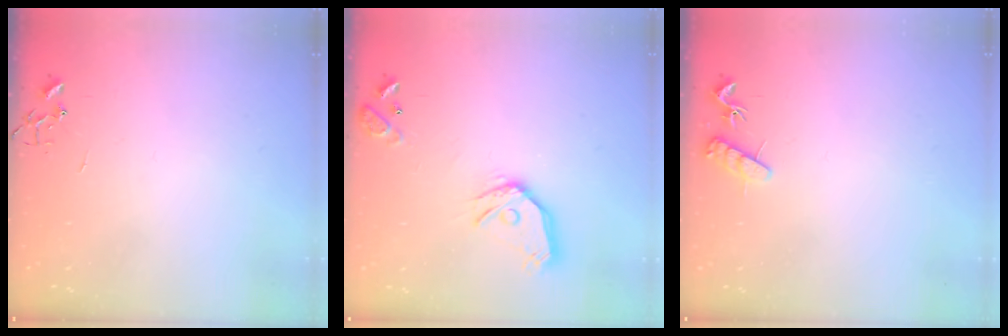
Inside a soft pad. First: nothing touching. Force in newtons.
{"total": 14.0, "press": 13.8, "slide": 1.9}
{"total": 8.1, "press": 8.1, "slide": 0.6}